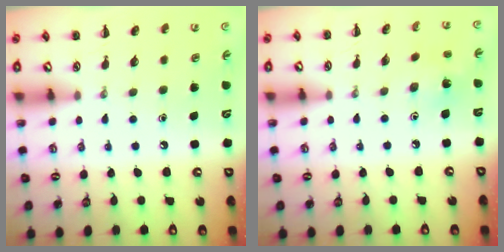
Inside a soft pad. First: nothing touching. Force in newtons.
{"total": 1.8, "press": 1.7, "slide": 0.5}